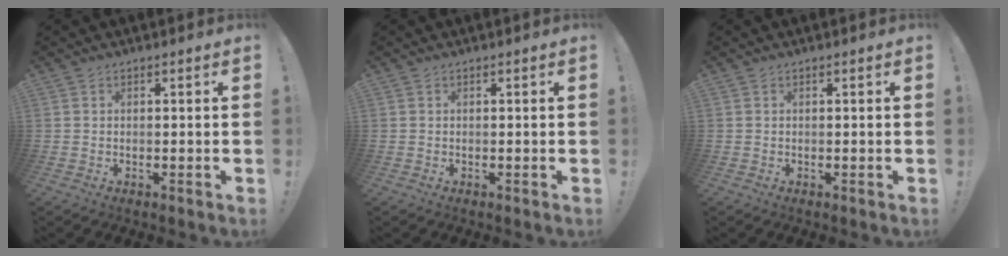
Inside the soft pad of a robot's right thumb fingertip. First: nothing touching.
{"total": 0.0}
{"total": 0.0}